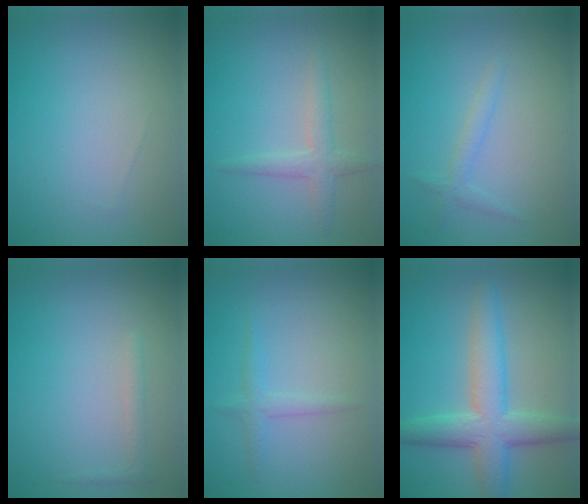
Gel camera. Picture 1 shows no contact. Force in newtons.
{"total": 2.1, "press": 2.1, "slide": 0.0}
{"total": 1.3, "press": 1.3, "slide": 0.1}
{"total": 0.8, "press": 0.8, "slide": 0.0}
{"total": 1.3, "press": 1.3, "slide": 0.0}
{"total": 6.0, "press": 6.0, "slide": 0.2}